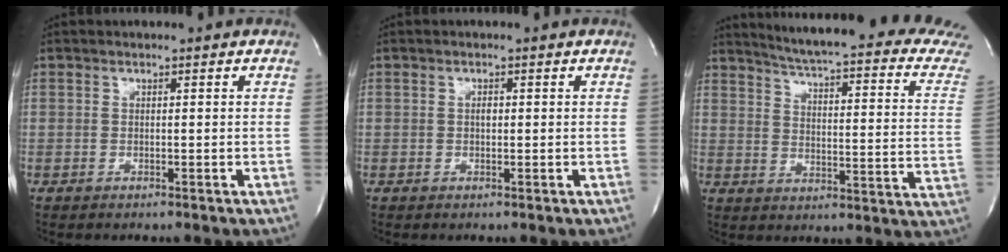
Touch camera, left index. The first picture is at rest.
{"total": 0.9, "force": [0.0, 0.5, 0.7], "torque": [-0.017, 0.000, -0.001]}
{"total": 24.2, "force": [21.7, 0.8, 10.7], "torque": [-0.151, -0.086, 0.250]}